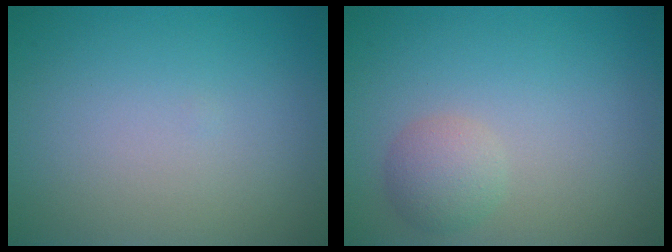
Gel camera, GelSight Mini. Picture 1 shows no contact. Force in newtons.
{"total": 2.2, "press": 2.2, "slide": 0.1}